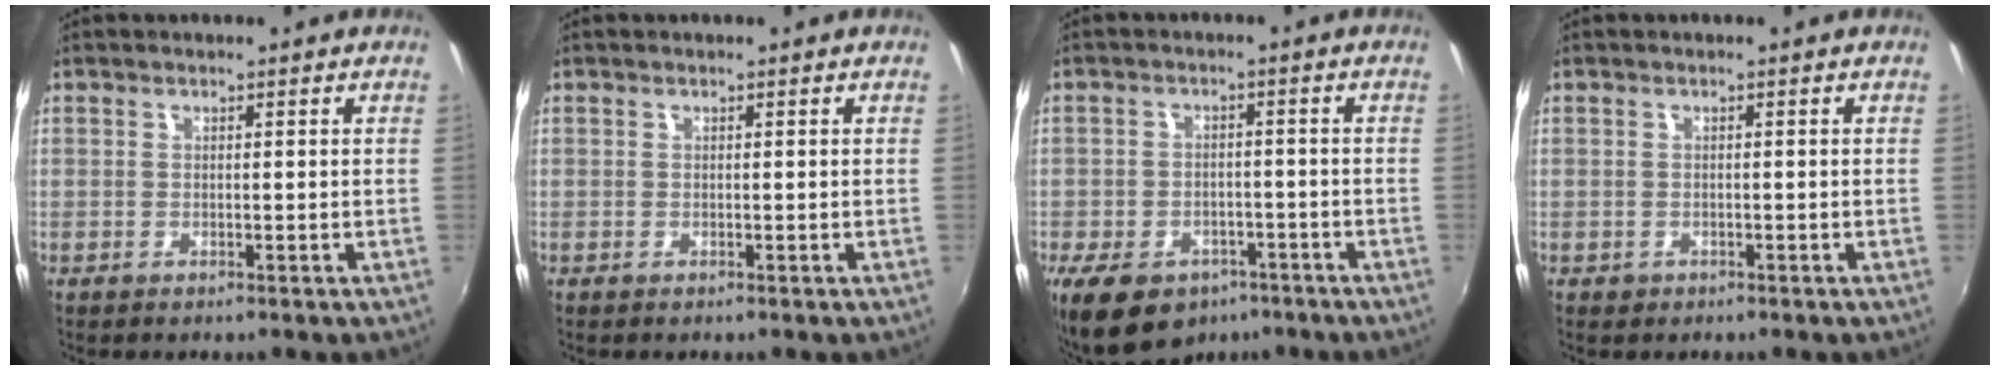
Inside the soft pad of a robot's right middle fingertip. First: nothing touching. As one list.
[{"total": 0.0}, {"total": 13.0, "force": [-8.3, 8.2, 5.9], "torque": [-0.146, -0.013, -0.120]}, {"total": 1.2, "force": [-0.6, 1.0, 0.3], "torque": [-0.008, -0.004, -0.006]}]